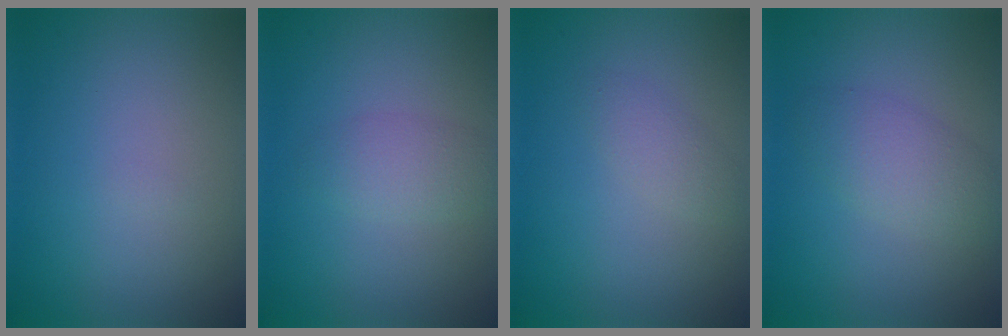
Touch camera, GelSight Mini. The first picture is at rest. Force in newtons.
{"total": 1.9, "press": 1.9, "slide": 0.1}
{"total": 1.3, "press": 1.3, "slide": 0.0}
{"total": 2.6, "press": 2.6, "slide": 0.3}